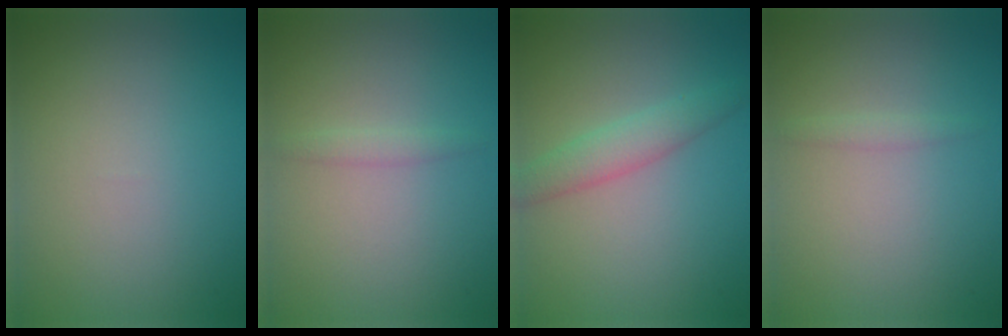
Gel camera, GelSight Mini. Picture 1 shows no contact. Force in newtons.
{"total": 0.9, "press": 0.9, "slide": 0.1}
{"total": 2.7, "press": 2.7, "slide": 0.0}
{"total": 0.8, "press": 0.8, "slide": 0.1}